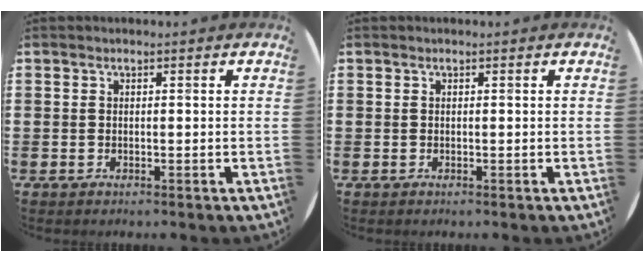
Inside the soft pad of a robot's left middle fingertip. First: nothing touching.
{"total": 0.0}